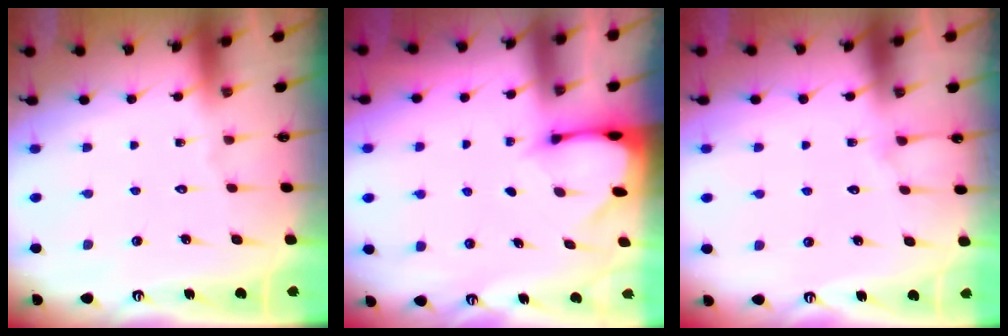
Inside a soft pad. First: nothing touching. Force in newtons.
{"total": 2.0, "press": 2.0, "slide": 0.1}
{"total": 3.9, "press": 3.9, "slide": 0.5}